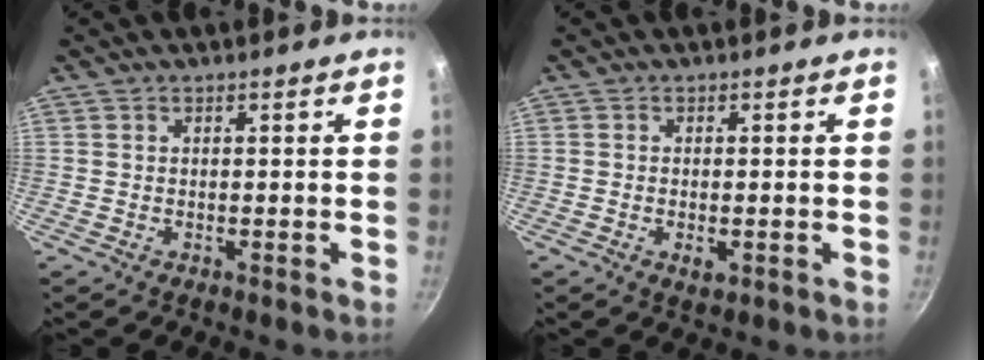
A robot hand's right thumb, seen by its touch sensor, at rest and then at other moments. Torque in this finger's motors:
{"motor_torque": [-0.34, 0.06, -0.15, 0.02, 0.02]}